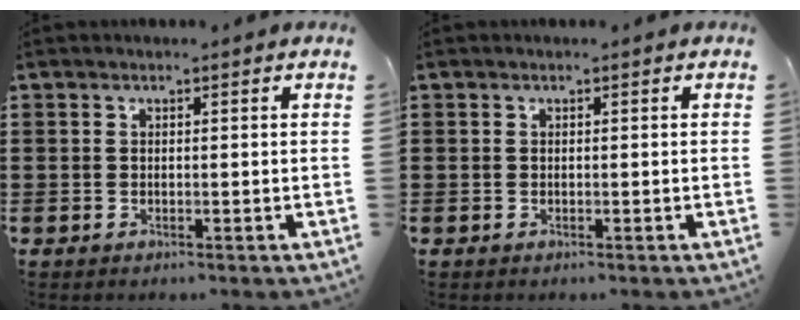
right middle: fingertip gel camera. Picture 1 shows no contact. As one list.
[{"total": 0.0}]